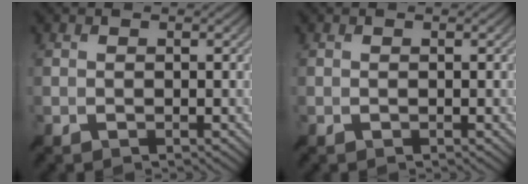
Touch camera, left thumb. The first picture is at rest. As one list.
[{"total": 0.0}]